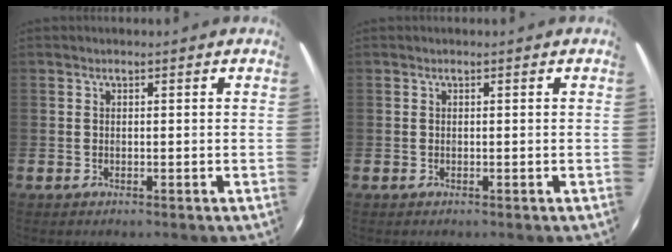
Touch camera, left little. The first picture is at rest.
{"total": 0.0}